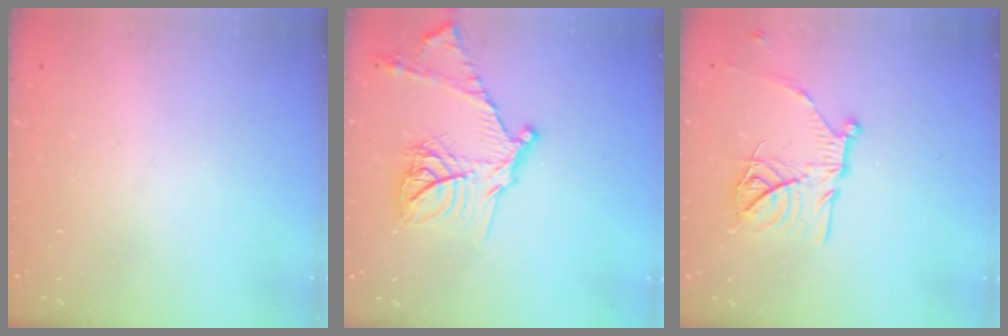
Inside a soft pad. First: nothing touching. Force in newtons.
{"total": 18.3, "press": 18.2, "slide": 1.7}
{"total": 17.1, "press": 17.0, "slide": 1.5}